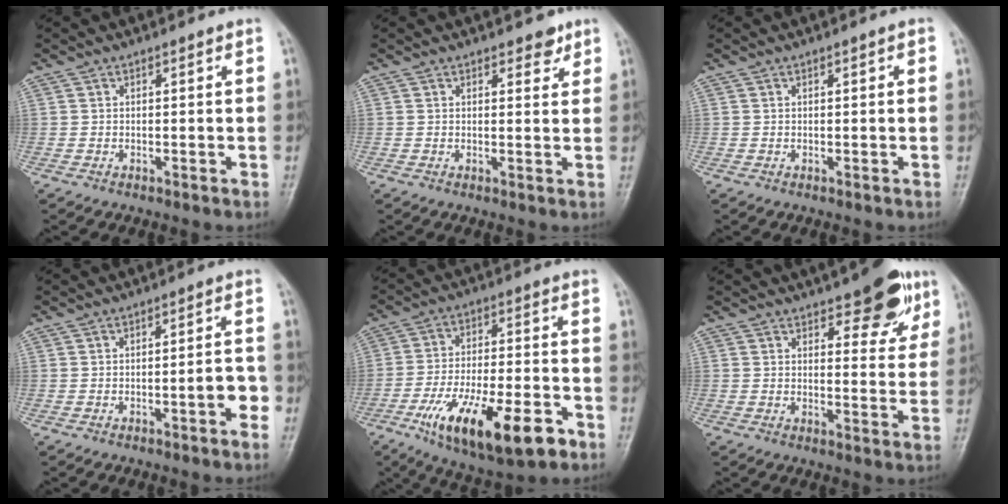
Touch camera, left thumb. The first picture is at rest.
{"total": 2.9, "force": [2.0, 1.4, 1.5], "torque": [-0.004, -0.010, 0.025]}
{"total": 1.1, "force": [0.3, 0.3, 1.0], "torque": [-0.014, 0.002, 0.003]}
{"total": 4.4, "force": [-1.6, 1.1, 4.0], "torque": [-0.049, 0.014, -0.020]}
{"total": 19.5, "force": [-9.2, 7.1, 15.6], "torque": [-0.268, 0.024, -0.143]}
{"total": 9.8, "force": [5.9, 4.0, 6.7], "torque": [-0.053, -0.028, 0.075]}